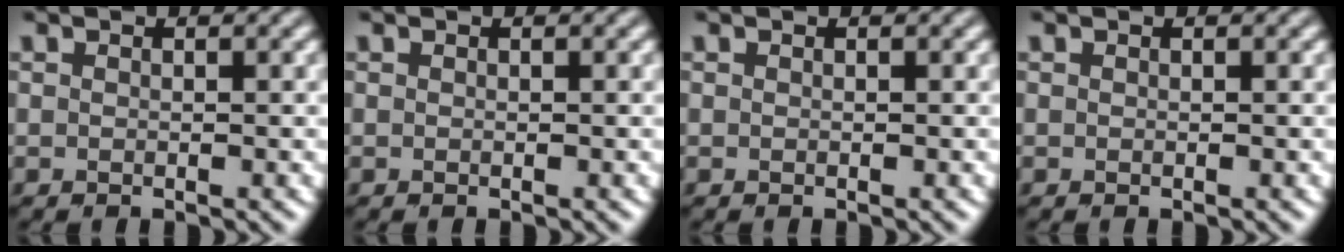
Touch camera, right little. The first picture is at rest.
{"total": 0.0}
{"total": 0.0}
{"total": 0.0}